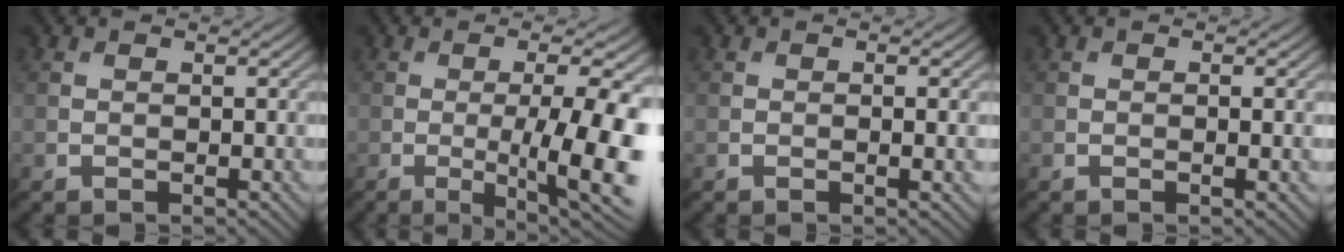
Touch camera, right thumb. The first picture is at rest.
{"total": 12.4, "force": [-2.0, 3.5, 11.7], "torque": [-0.155, -0.009, -0.024]}
{"total": 1.1, "force": [-0.1, 0.2, 1.1], "torque": [-0.020, -0.002, -0.002]}
{"total": 0.8, "force": [-0.1, 0.1, 0.8], "torque": [-0.014, -0.002, -0.001]}